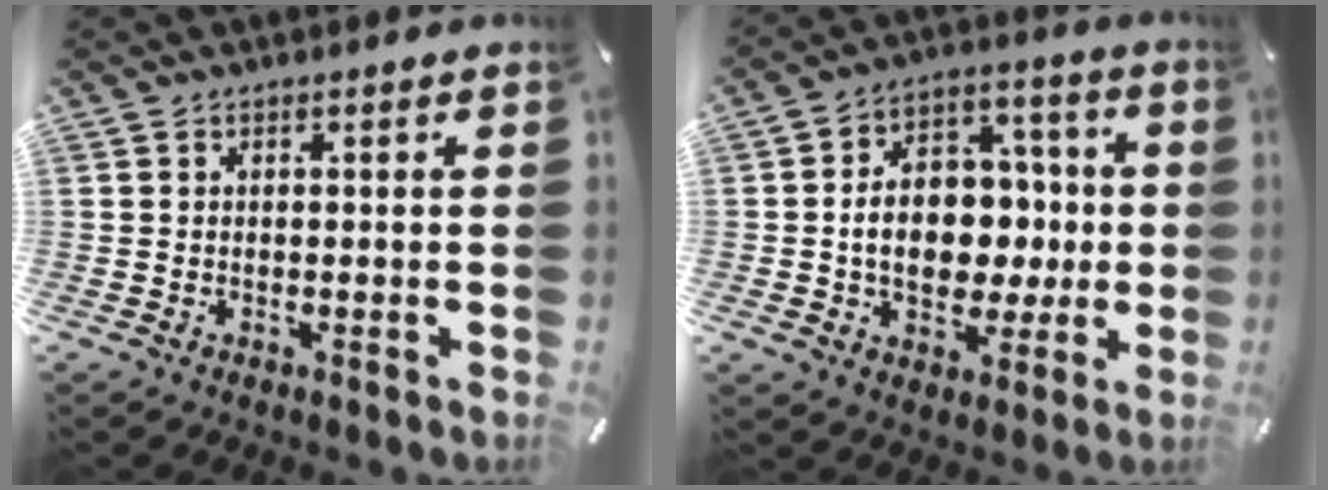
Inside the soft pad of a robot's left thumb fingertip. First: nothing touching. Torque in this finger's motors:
{"motor_torque": [2.09, 2.12, 1.32, -0.03, 0.40]}